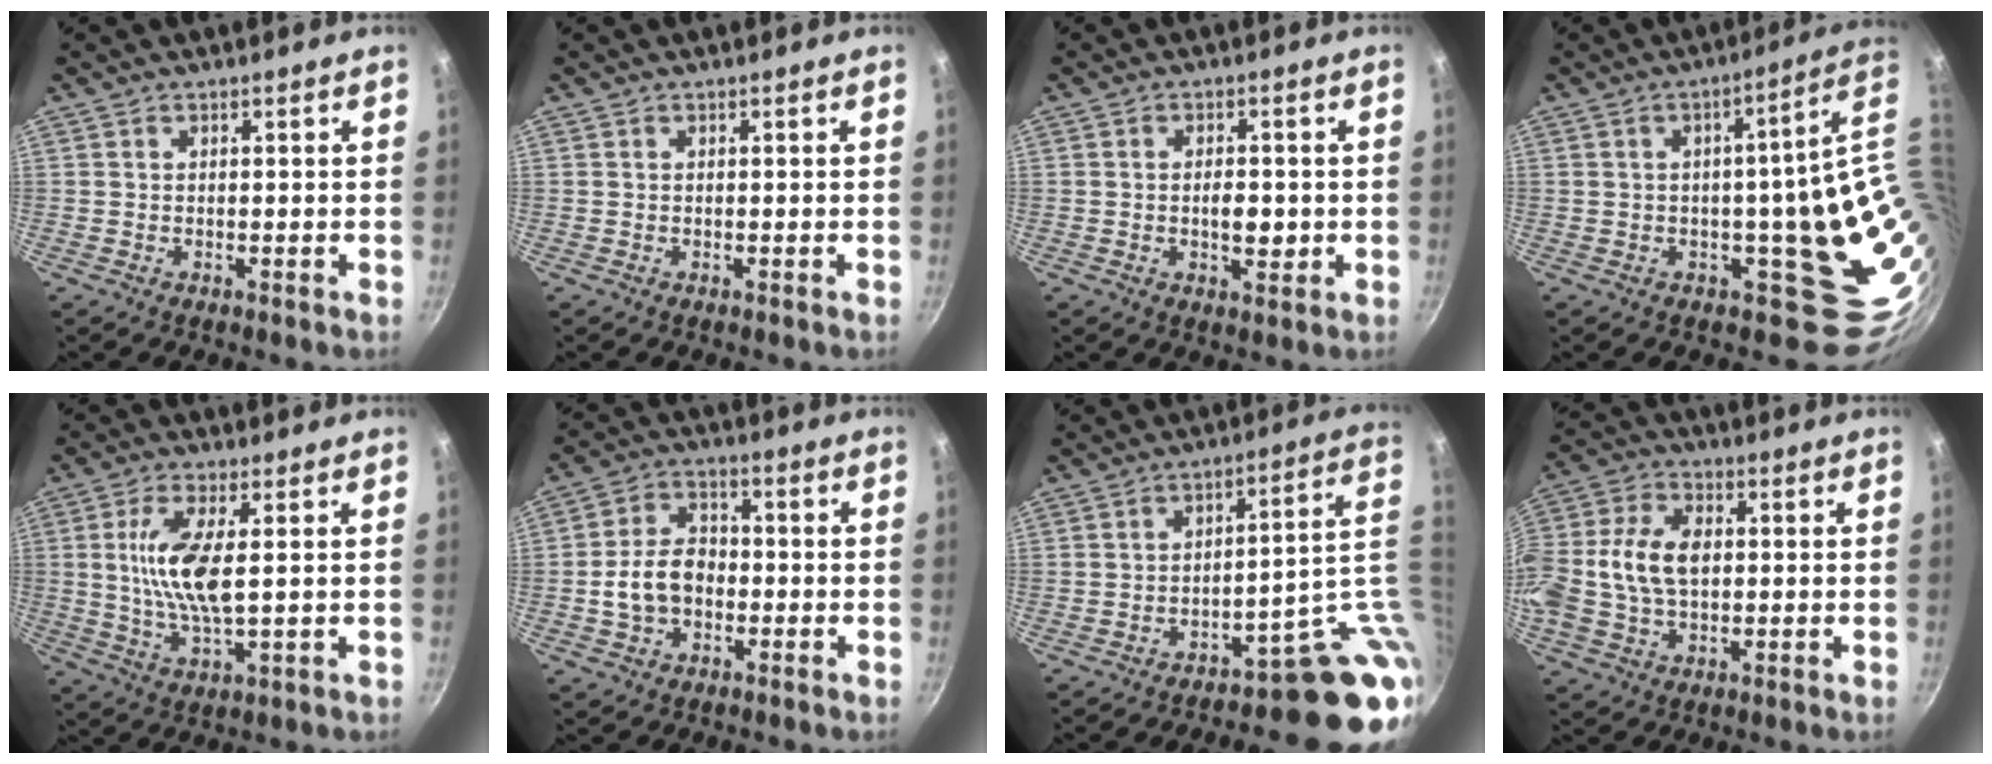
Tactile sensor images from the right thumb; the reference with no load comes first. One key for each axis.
{"total": 0.0}
{"total": 4.3, "fx": -0.5, "fy": 2.2, "fz": 3.7, "tx": -0.046, "ty": 0.000, "tz": -0.008}
{"total": 17.2, "fx": 1.0, "fy": 7.1, "fz": 15.6, "tx": -0.131, "ty": -0.010, "tz": 0.029}
{"total": 10.5, "fx": 1.4, "fy": 3.5, "fz": 9.8, "tx": -0.201, "ty": -0.005, "tz": 0.028}
{"total": 9.2, "fx": -1.8, "fy": 6.6, "fz": 6.1, "tx": -0.089, "ty": 0.029, "tz": -0.038}
{"total": 12.5, "fx": -2.8, "fy": 4.8, "fz": 11.2, "tx": -0.071, "ty": 0.035, "tz": -0.040}
{"total": 14.5, "fx": 0.3, "fy": 9.7, "fz": 10.8, "tx": -0.214, "ty": 0.026, "tz": -0.006}